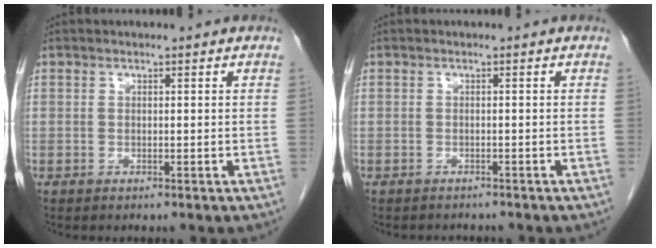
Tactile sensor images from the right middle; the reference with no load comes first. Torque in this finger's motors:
{"motor_torque": [0.02, -0.02, -0.04, -0.01]}